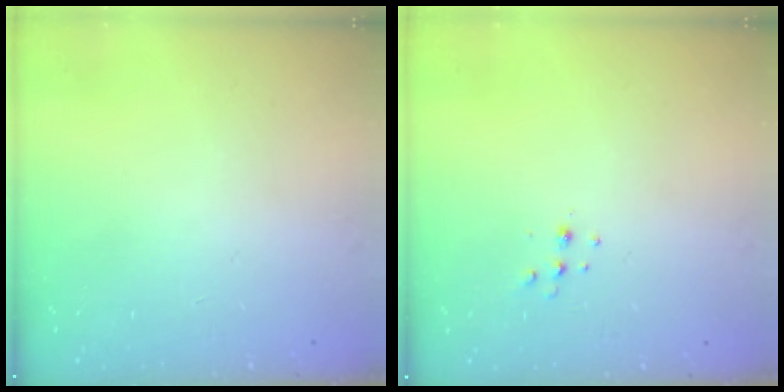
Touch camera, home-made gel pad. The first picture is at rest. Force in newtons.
{"total": 3.8, "press": 3.7, "slide": 0.7}